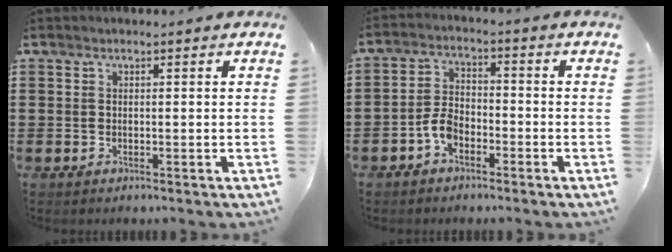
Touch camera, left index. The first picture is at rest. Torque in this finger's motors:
{"motor_torque": [0.62, 0.60, 0.16, 0.05]}